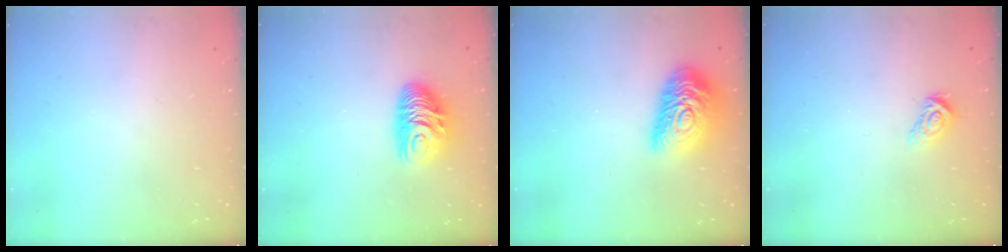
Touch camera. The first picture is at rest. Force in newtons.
{"total": 9.8, "press": 9.7, "slide": 0.7}
{"total": 16.3, "press": 16.2, "slide": 1.7}
{"total": 6.0, "press": 6.0, "slide": 0.3}